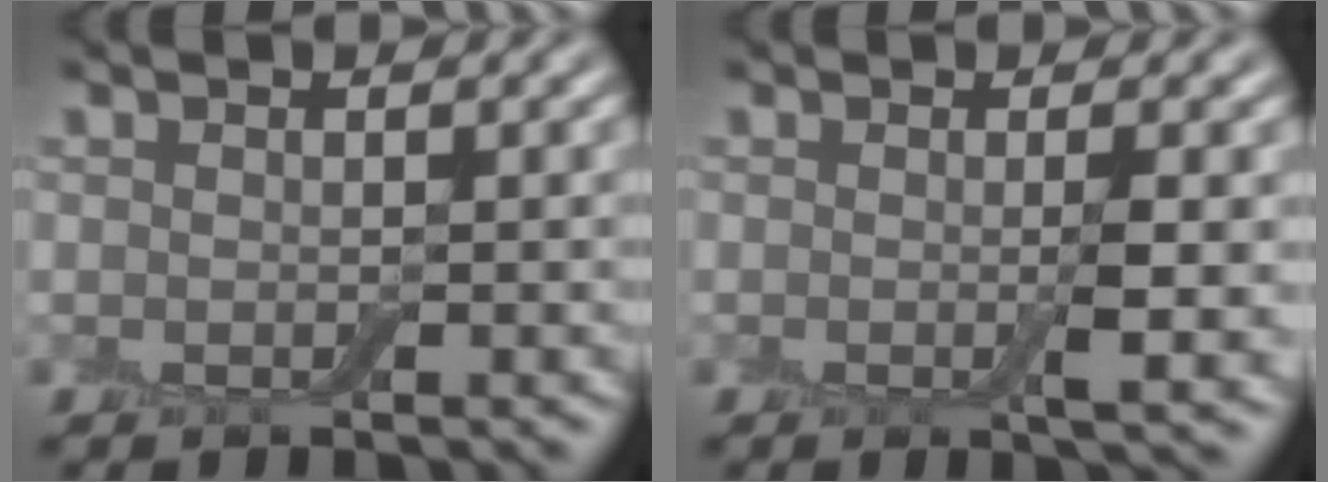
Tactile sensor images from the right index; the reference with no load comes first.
{"total": 2.7, "force": [-0.1, 0.3, 2.7], "torque": [-0.047, -0.007, -0.002]}